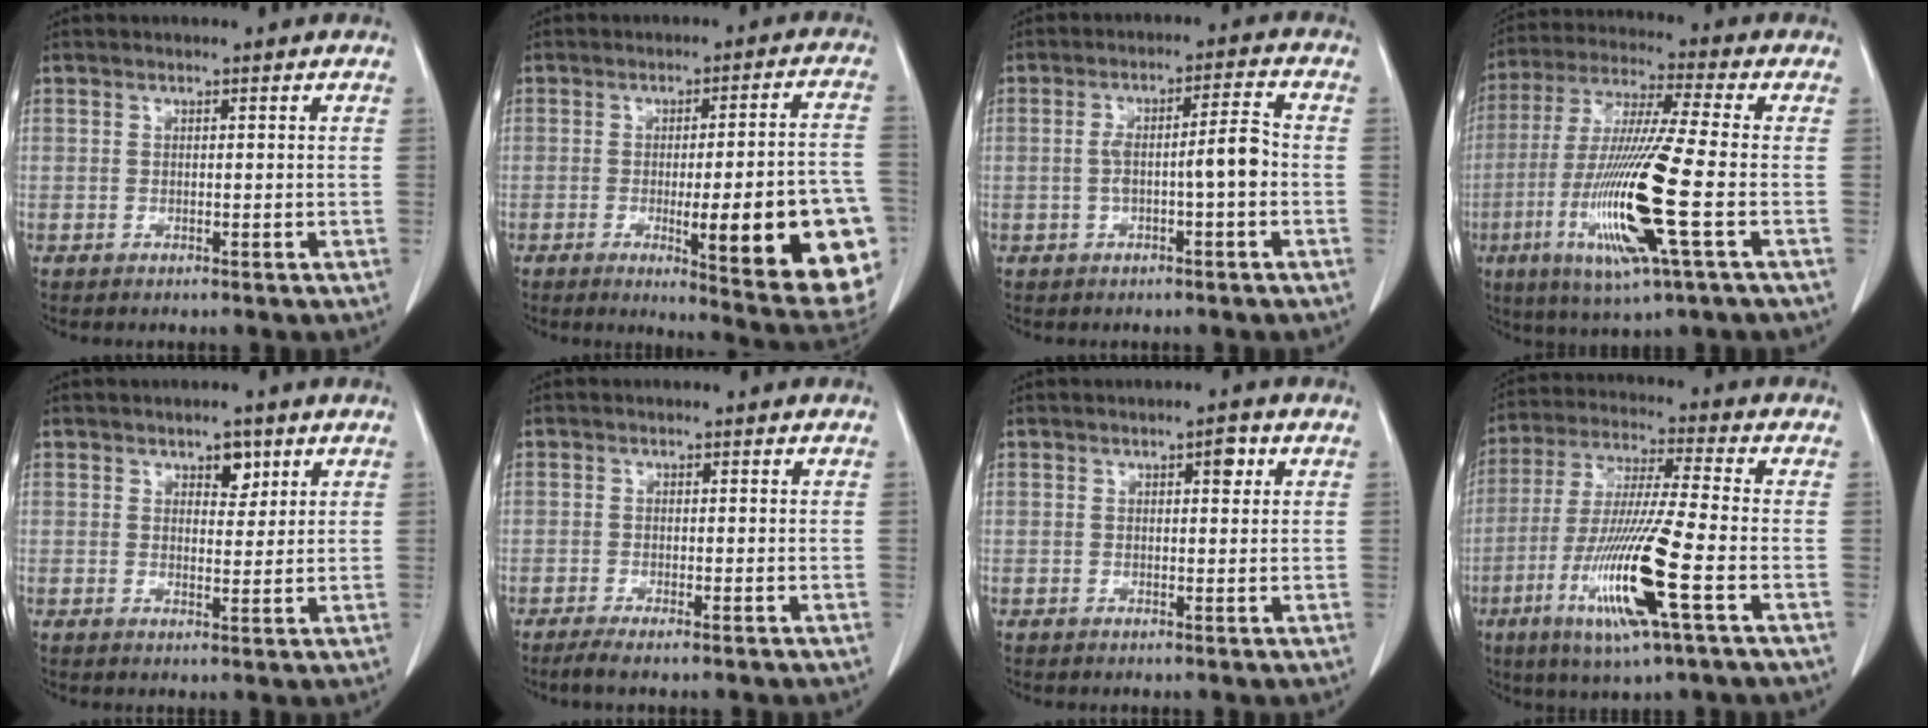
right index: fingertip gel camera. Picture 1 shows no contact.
{"total": 20.2, "force": [-6.0, 2.2, 19.2], "torque": [-0.150, 0.004, -0.060]}
{"total": 5.9, "force": [-1.0, 0.6, 5.8], "torque": [-0.099, 0.024, -0.012]}
{"total": 17.1, "force": [-4.6, 0.1, 16.5], "torque": [-0.341, -0.020, -0.088]}
{"total": 3.1, "force": [1.8, 1.6, 1.9], "torque": [-0.025, -0.001, 0.028]}
{"total": 2.4, "force": [-1.8, 0.1, 1.6], "torque": [-0.030, -0.006, -0.033]}
{"total": 2.1, "force": [0.9, 0.8, 1.7], "torque": [-0.023, 0.001, 0.012]}
{"total": 15.5, "force": [-5.5, 0.0, 14.5], "torque": [-0.296, -0.024, -0.103]}